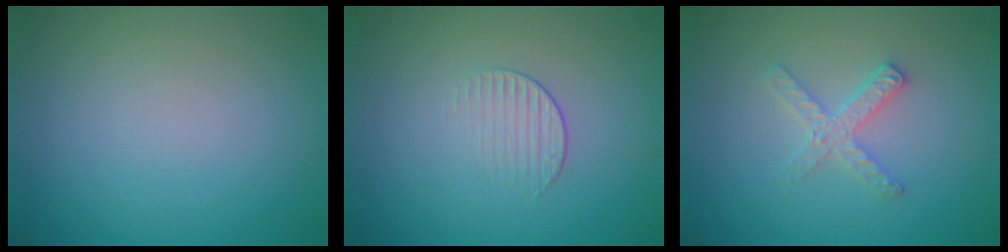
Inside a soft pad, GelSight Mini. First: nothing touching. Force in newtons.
{"total": 1.2, "press": 0.4, "slide": 1.2}
{"total": 2.2, "press": 2.2, "slide": 0.3}